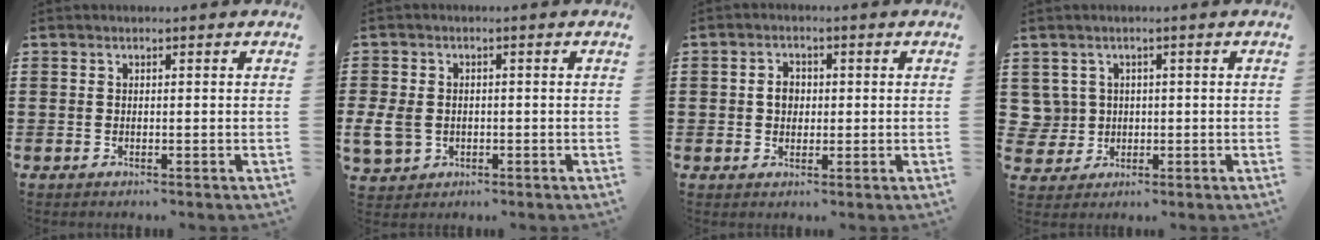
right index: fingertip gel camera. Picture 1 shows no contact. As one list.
[{"total": 4.1, "force": [-0.9, 3.3, 2.2], "torque": [-0.068, -0.003, -0.022]}, {"total": 2.4, "force": [0.0, 1.8, 1.6], "torque": [-0.035, 0.008, -0.002]}, {"total": 3.2, "force": [0.7, 3.1, 0.2], "torque": [-0.030, 0.007, 0.010]}]